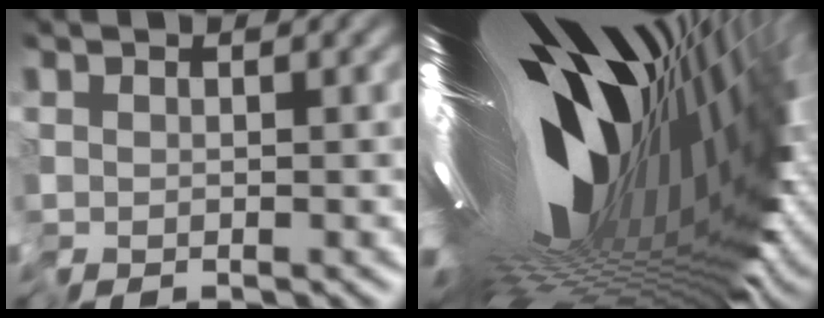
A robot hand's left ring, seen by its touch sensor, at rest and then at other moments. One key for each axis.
{"total": 20.1, "fx": 2.5, "fy": 6.2, "fz": 18.9, "tx": -0.293, "ty": -0.016, "tz": 0.030}